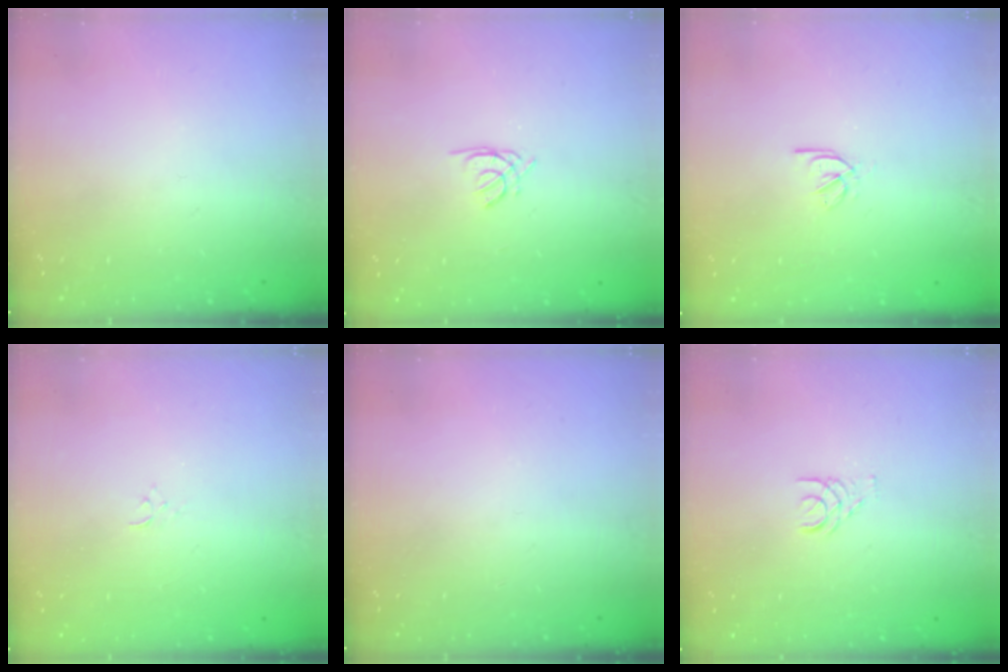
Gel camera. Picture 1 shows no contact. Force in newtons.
{"total": 1.4, "press": 1.3, "slide": 0.3}
{"total": 2.5, "press": 2.4, "slide": 0.5}
{"total": 2.4, "press": 2.4, "slide": 0.3}
{"total": 0.0}
{"total": 1.4, "press": 1.4, "slide": 0.2}